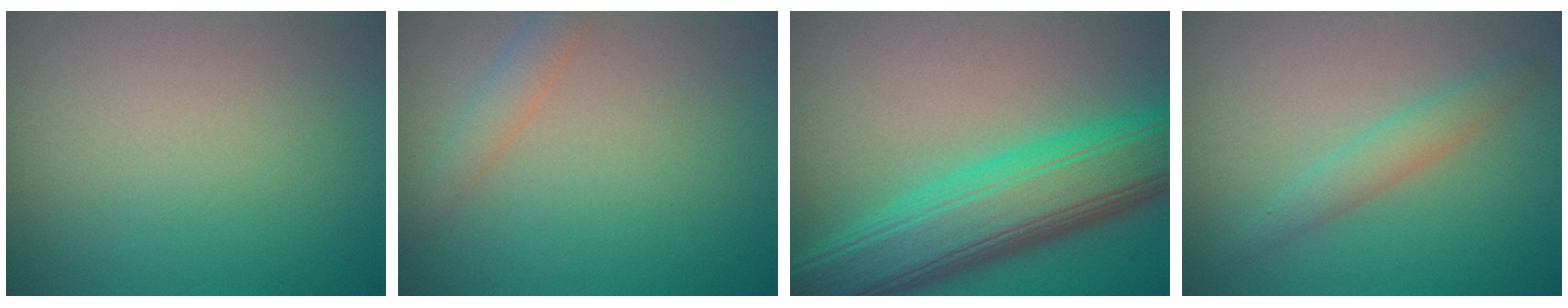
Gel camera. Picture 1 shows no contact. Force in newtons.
{"total": 1.7, "press": 1.7, "slide": 0.0}
{"total": 10.0, "press": 10.0, "slide": 0.3}
{"total": 2.9, "press": 2.9, "slide": 0.4}